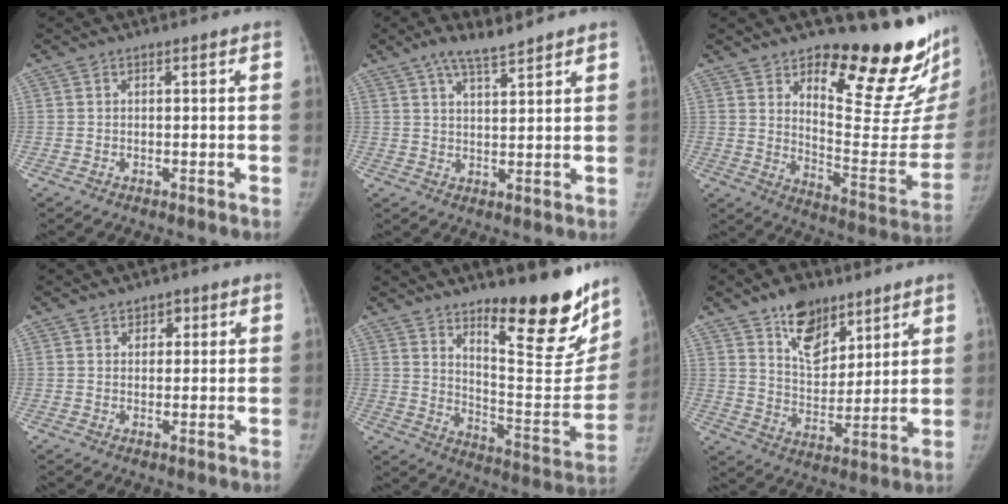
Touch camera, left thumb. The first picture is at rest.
{"total": 6.0, "force": [4.7, 1.4, 3.5], "torque": [-0.057, -0.020, 0.085]}
{"total": 21.7, "force": [16.0, 6.1, 13.3], "torque": [-0.141, -0.142, 0.228]}
{"total": 2.4, "force": [1.2, 1.9, 1.0], "torque": [0.006, -0.004, 0.014]}
{"total": 24.0, "force": [15.8, 7.0, 16.7], "torque": [-0.184, -0.116, 0.238]}
{"total": 12.0, "force": [7.8, 6.8, 6.1], "torque": [-0.067, -0.053, 0.137]}